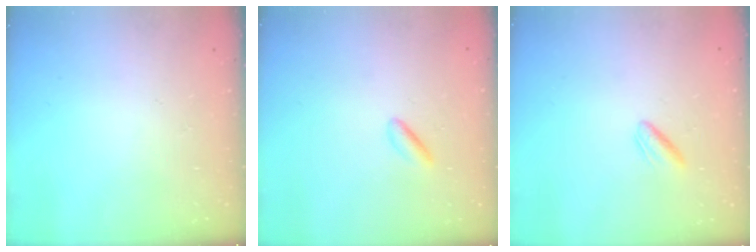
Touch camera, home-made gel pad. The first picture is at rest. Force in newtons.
{"total": 1.5, "press": 1.3, "slide": 0.7}
{"total": 2.1, "press": 1.8, "slide": 1.1}